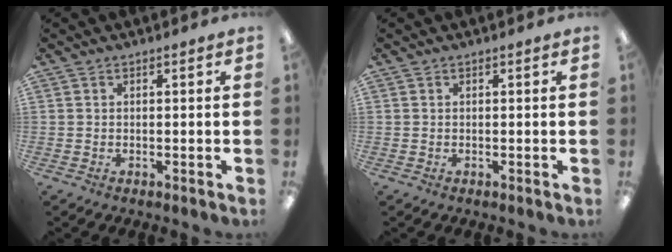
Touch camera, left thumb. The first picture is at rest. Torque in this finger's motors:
{"motor_torque": [-0.13, -0.17, 0.24, -0.02, 0.01]}